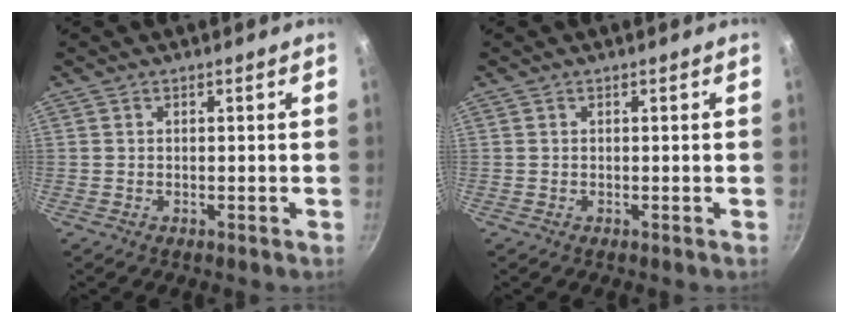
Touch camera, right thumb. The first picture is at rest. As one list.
[{"total": 0.0}]